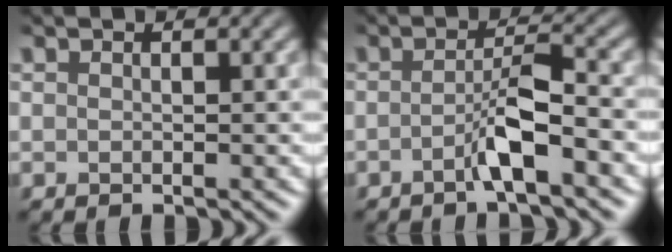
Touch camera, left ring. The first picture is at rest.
{"total": 3.0, "force": [-1.4, 0.2, 2.7], "torque": [-0.048, 0.012, -0.033]}